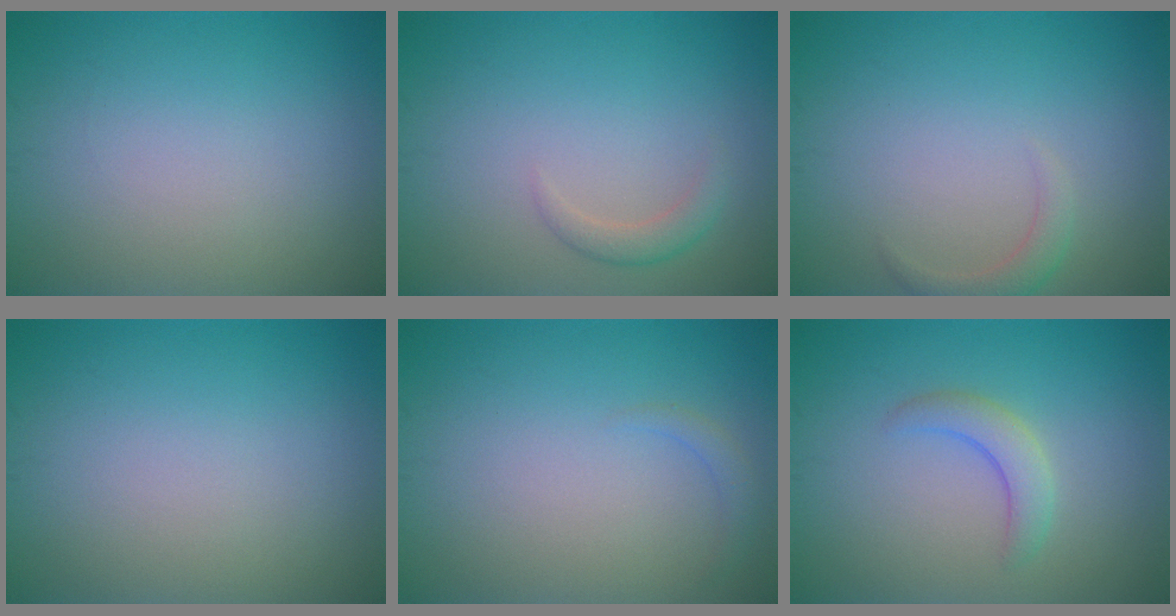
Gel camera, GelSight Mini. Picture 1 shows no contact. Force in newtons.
{"total": 1.5, "press": 1.5, "slide": 0.1}
{"total": 1.6, "press": 1.6, "slide": 0.1}
{"total": 0.0}
{"total": 1.0, "press": 1.0, "slide": 0.2}
{"total": 2.4, "press": 2.4, "slide": 0.3}